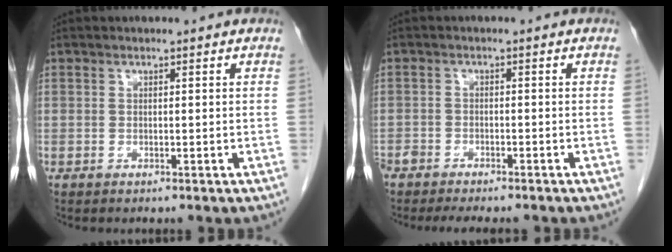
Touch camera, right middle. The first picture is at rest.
{"total": 8.4, "force": [-7.3, 2.3, 3.3], "torque": [-0.045, -0.005, -0.106]}